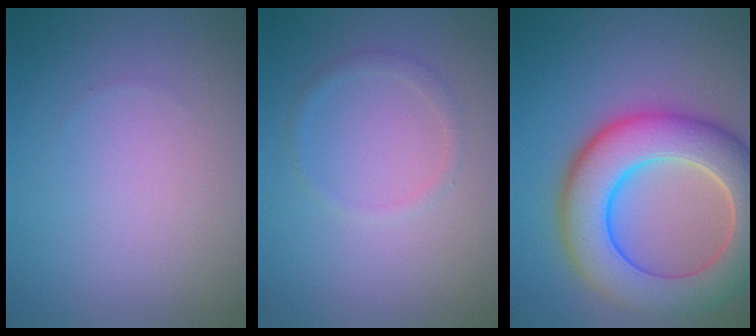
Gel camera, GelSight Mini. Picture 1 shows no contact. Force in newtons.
{"total": 1.0, "press": 1.0, "slide": 0.1}
{"total": 11.0, "press": 11.0, "slide": 0.7}